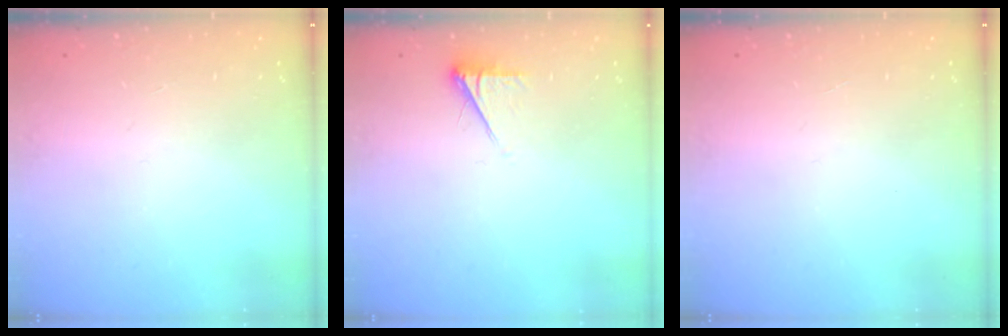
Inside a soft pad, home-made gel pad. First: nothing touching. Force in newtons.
{"total": 3.8, "press": 3.7, "slide": 0.7}
{"total": 0.0}